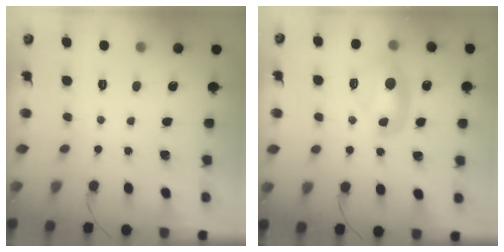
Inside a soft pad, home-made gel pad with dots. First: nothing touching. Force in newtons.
{"total": 9.5, "press": 9.4, "slide": 1.3}